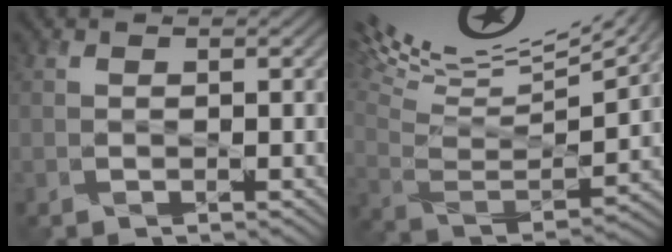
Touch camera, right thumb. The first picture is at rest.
{"total": 17.9, "force": [11.9, 4.7, 12.5], "torque": [-0.263, 0.027, 0.178]}